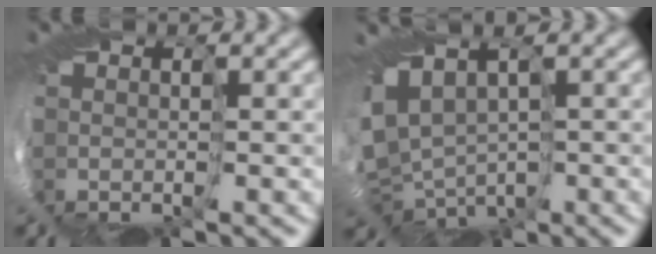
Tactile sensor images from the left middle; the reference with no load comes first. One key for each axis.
{"total": 6.2, "fx": -1.1, "fy": 4.1, "fz": 4.5, "tx": -0.094, "ty": -0.021, "tz": 0.000}